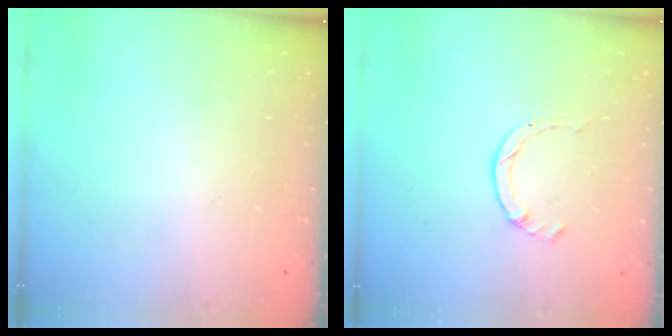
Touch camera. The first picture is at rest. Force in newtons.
{"total": 1.4, "press": 1.4, "slide": 0.2}